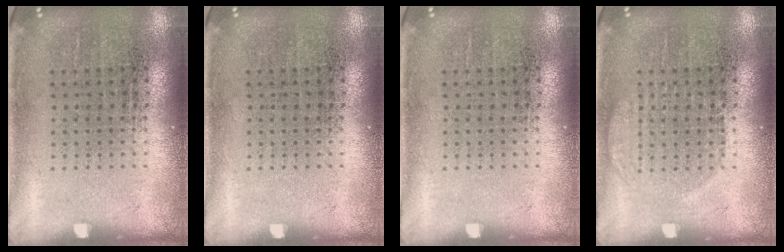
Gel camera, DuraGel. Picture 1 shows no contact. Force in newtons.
{"total": 0.0}
{"total": 0.0}
{"total": 1.6, "press": 1.5, "slide": 0.4}